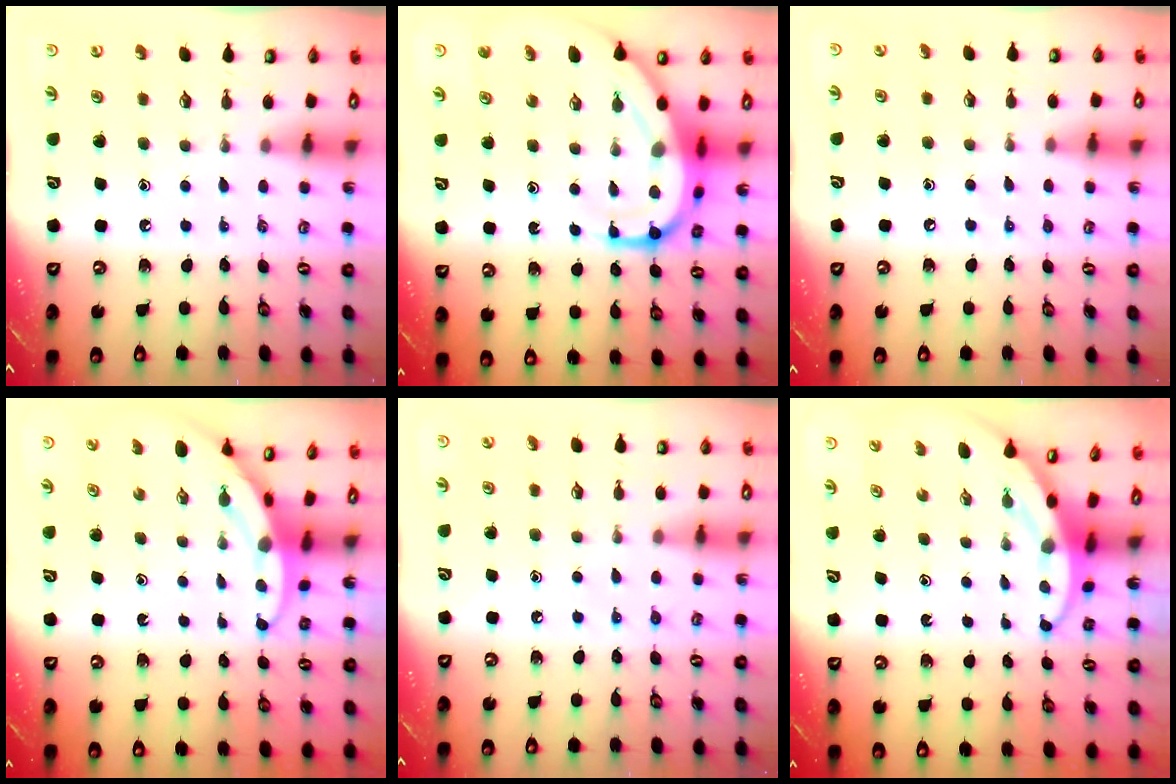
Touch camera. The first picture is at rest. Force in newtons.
{"total": 15.8, "press": 15.8, "slide": 1.4}
{"total": 4.9, "press": 4.8, "slide": 0.8}
{"total": 3.7, "press": 3.7, "slide": 0.4}
{"total": 6.1, "press": 6.1, "slide": 0.6}
{"total": 3.9, "press": 3.9, "slide": 0.5}